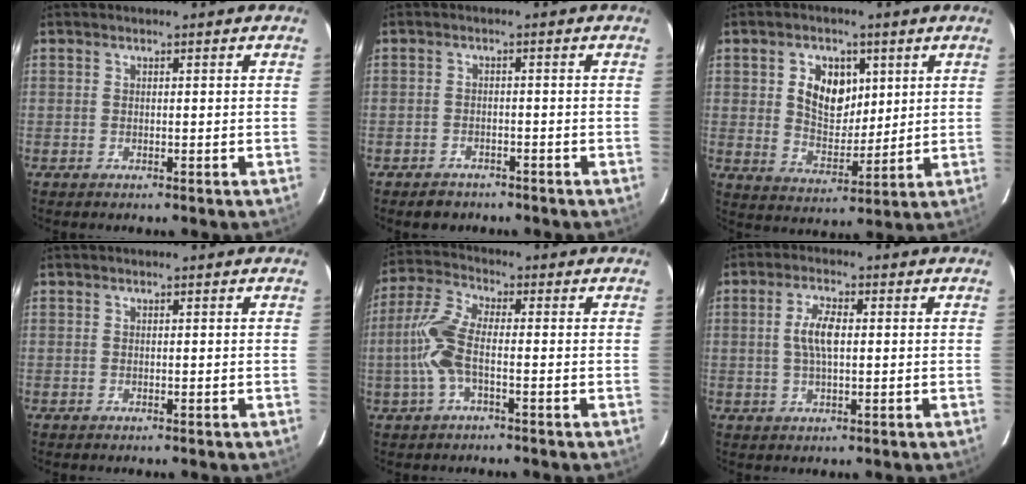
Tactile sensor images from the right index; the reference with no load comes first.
{"total": 3.3, "force": [-2.5, 2.1, 0.4], "torque": [-0.016, 0.007, -0.036]}
{"total": 9.2, "force": [2.9, 6.5, 5.8], "torque": [-0.103, 0.007, 0.058]}
{"total": 0.0}
{"total": 8.6, "force": [-1.8, 2.8, 7.9], "torque": [-0.186, 0.009, -0.041]}
{"total": 5.1, "force": [0.5, 1.8, 4.7], "torque": [-0.092, 0.006, 0.010]}